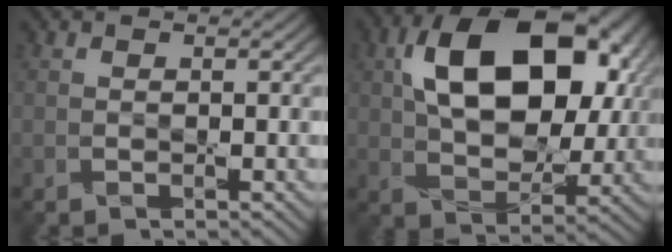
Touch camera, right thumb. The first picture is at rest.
{"total": 16.5, "force": [4.1, 10.2, 12.3], "torque": [-0.219, 0.014, 0.068]}